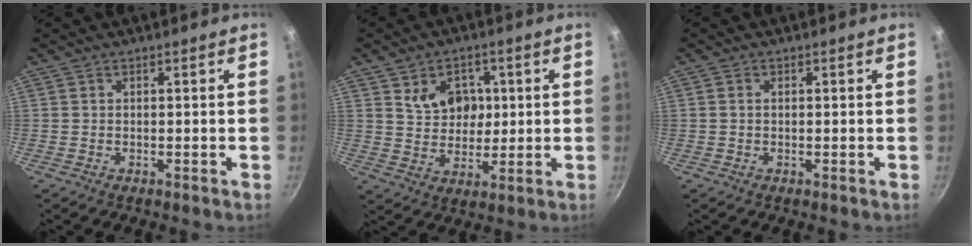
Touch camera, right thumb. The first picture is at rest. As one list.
[{"total": 8.7, "force": [2.4, 6.9, 4.7], "torque": [-0.041, -0.011, 0.043]}, {"total": 0.8, "force": [0.1, 0.6, 0.5], "torque": [-0.009, 0.003, 0.000]}]